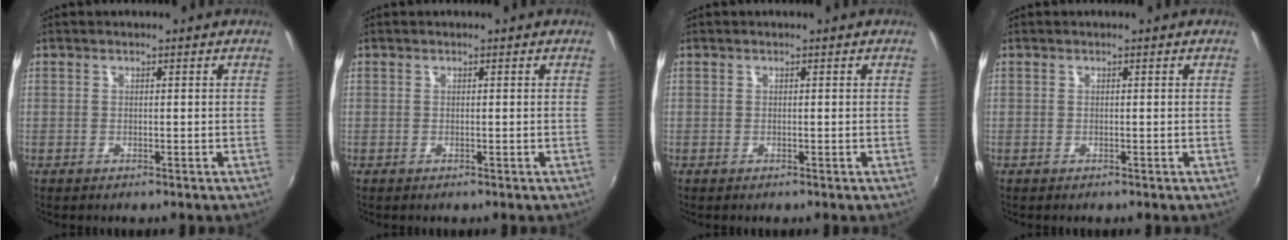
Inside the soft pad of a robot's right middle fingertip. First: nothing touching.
{"total": 0.0}
{"total": 0.0}
{"total": 0.0}